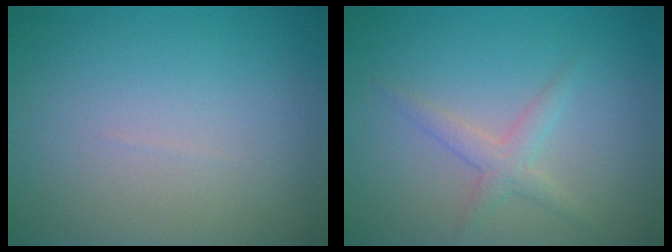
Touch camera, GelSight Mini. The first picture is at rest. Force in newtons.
{"total": 1.9, "press": 1.9, "slide": 0.1}